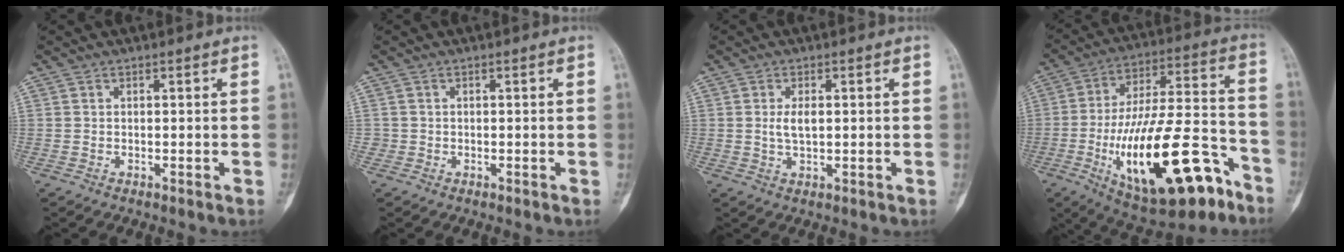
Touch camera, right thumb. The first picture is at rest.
{"total": 0.8, "force": [-0.2, 0.8, 0.0], "torque": [0.004, 0.005, -0.005]}
{"total": 3.1, "force": [0.4, 1.5, 2.7], "torque": [-0.048, -0.002, 0.009]}
{"total": 27.7, "force": [-11.9, 10.5, 22.6], "torque": [-0.376, 0.057, -0.174]}